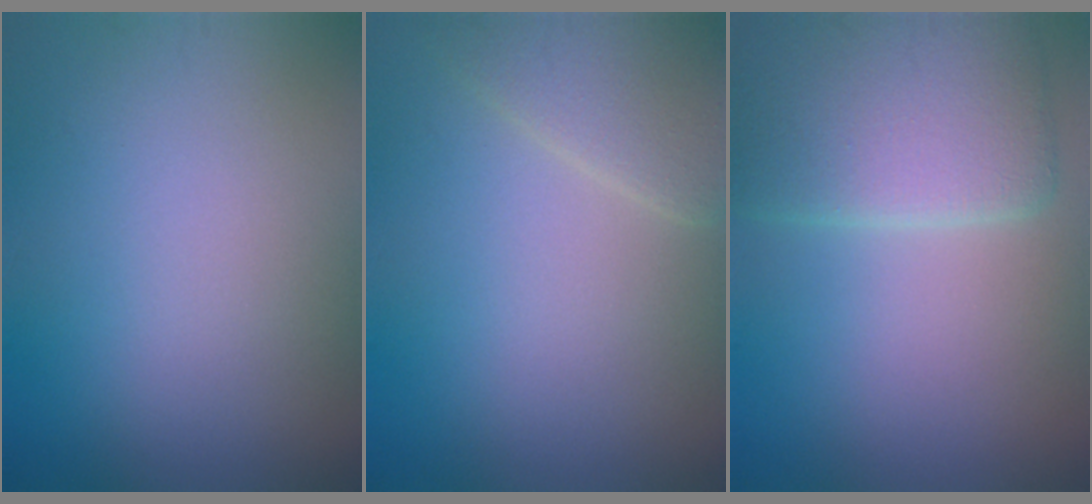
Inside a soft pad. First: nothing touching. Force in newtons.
{"total": 3.1, "press": 3.1, "slide": 0.1}
{"total": 6.8, "press": 6.8, "slide": 0.1}